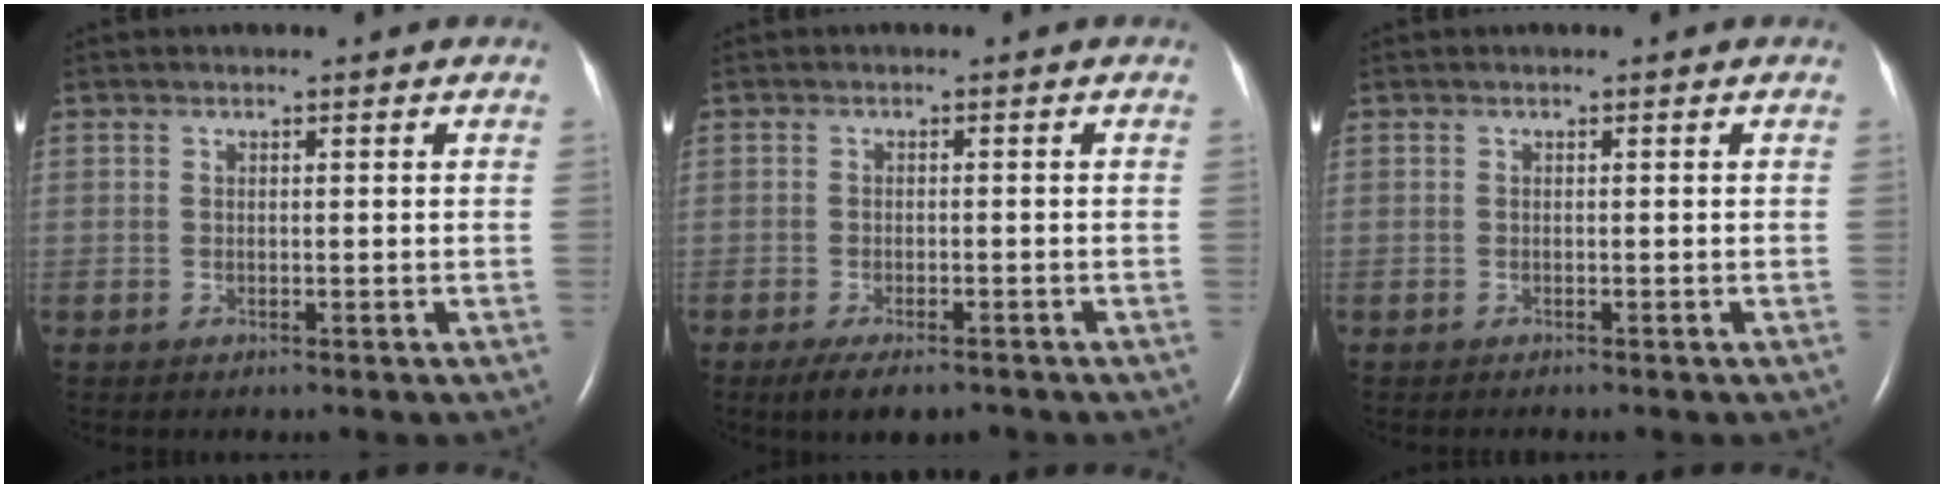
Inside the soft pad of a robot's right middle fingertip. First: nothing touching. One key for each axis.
{"total": 5.3, "fx": -4.0, "fy": 1.6, "fz": 3.1, "tx": -0.049, "ty": -0.008, "tz": -0.059}
{"total": 0.7, "fx": -0.6, "fy": 0.0, "fz": 0.3, "tx": -0.008, "ty": -0.004, "tz": -0.006}